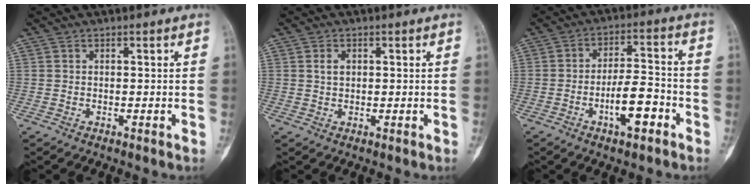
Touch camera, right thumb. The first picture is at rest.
{"total": 1.9, "force": [0.5, 1.3, 1.3], "torque": [-0.019, 0.001, 0.009]}
{"total": 9.1, "force": [-3.8, 3.4, 7.6], "torque": [-0.118, 0.032, -0.064]}